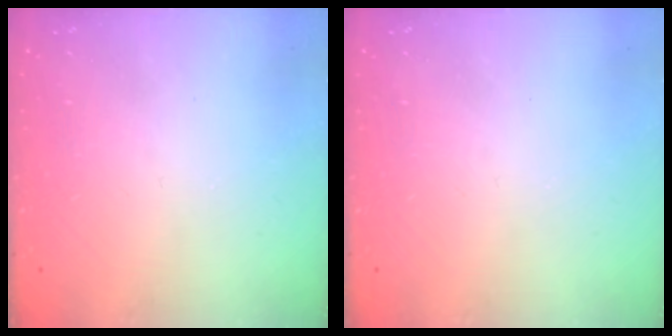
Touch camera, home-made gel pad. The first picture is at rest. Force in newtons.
{"total": 0.0}